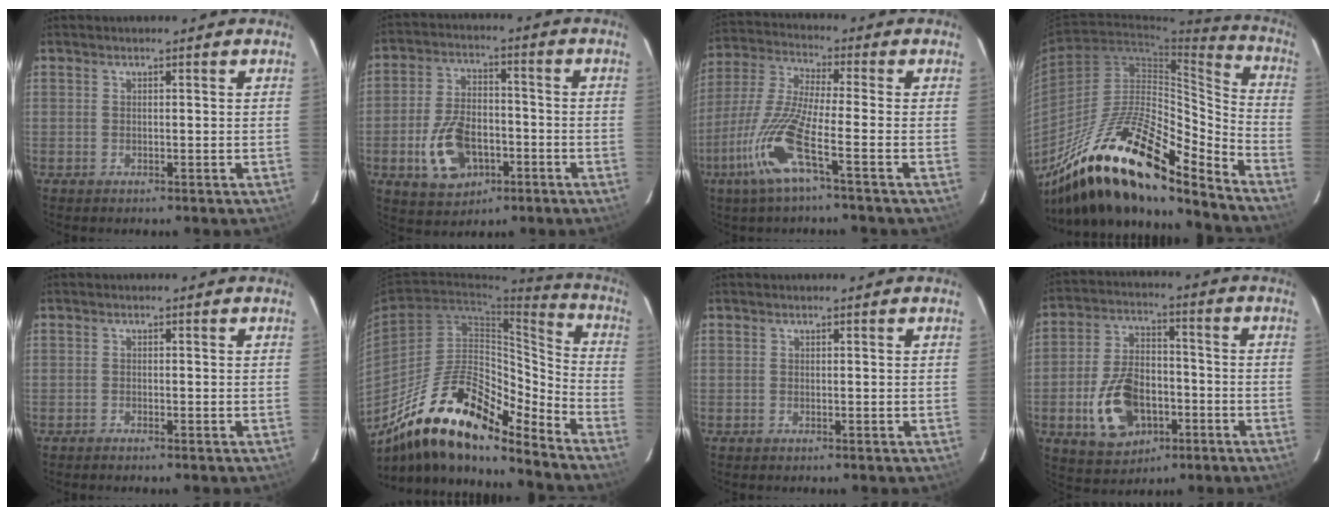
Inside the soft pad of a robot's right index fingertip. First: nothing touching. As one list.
[{"total": 12.5, "force": [-4.5, 7.8, 8.7], "torque": [-0.182, 0.008, -0.064]}, {"total": 12.7, "force": [-5.6, 0.9, 11.4], "torque": [-0.255, -0.007, -0.118]}, {"total": 24.5, "force": [-17.6, 7.2, 15.5], "torque": [-0.267, -0.008, -0.302]}, {"total": 0.7, "force": [-0.6, 0.0, 0.3], "torque": [-0.008, 0.000, -0.013]}, {"total": 21.9, "force": [-16.8, 6.6, 12.5], "torque": [-0.210, 0.001, -0.294]}, {"total": 0.0}, {"total": 14.8, "force": [-5.0, 9.9, 9.8], "torque": [-0.207, 0.013, -0.065]}]